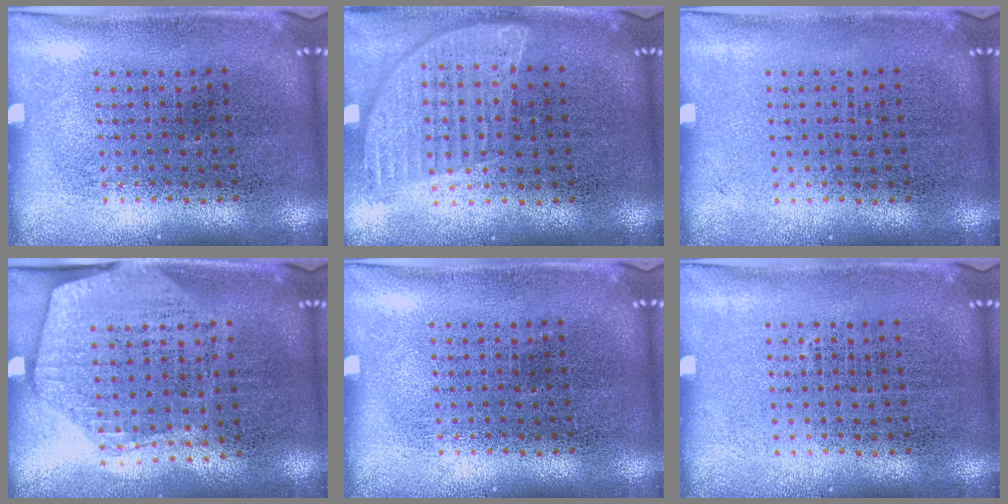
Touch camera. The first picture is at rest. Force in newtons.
{"total": 0.9, "press": 0.9, "slide": 0.2}
{"total": 0.0}
{"total": 1.8, "press": 1.6, "slide": 0.8}
{"total": 0.0}
{"total": 0.0}